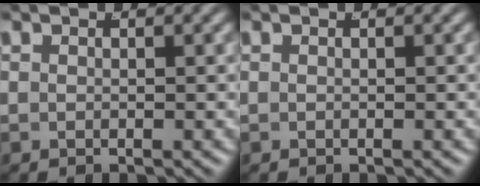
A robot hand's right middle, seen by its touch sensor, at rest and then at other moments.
{"total": 0.0}